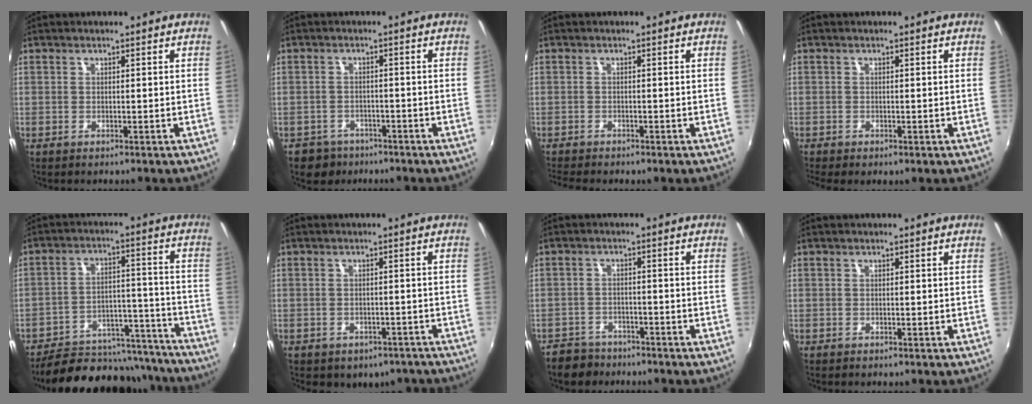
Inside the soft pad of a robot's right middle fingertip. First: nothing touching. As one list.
[{"total": 4.9, "force": [-3.5, 3.3, 0.6], "torque": [-0.029, 0.006, -0.056]}, {"total": 3.7, "force": [-3.4, 0.6, 1.5], "torque": [-0.036, -0.019, -0.057]}, {"total": 1.7, "force": [-1.0, 0.5, 1.3], "torque": [-0.025, -0.008, -0.012]}, {"total": 23.7, "force": [-20.9, 8.4, 7.4], "torque": [-0.138, 0.043, -0.263]}, {"total": 7.9, "force": [-5.8, 4.7, 2.7], "torque": [-0.061, -0.004, -0.054]}, {"total": 6.3, "force": [-5.2, 3.2, 1.2], "torque": [-0.045, 0.004, -0.086]}, {"total": 0.0}]